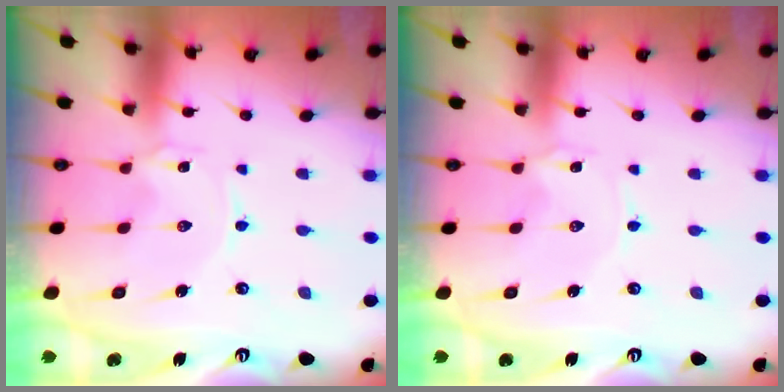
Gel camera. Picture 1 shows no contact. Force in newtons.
{"total": 1.4, "press": 1.4, "slide": 0.2}